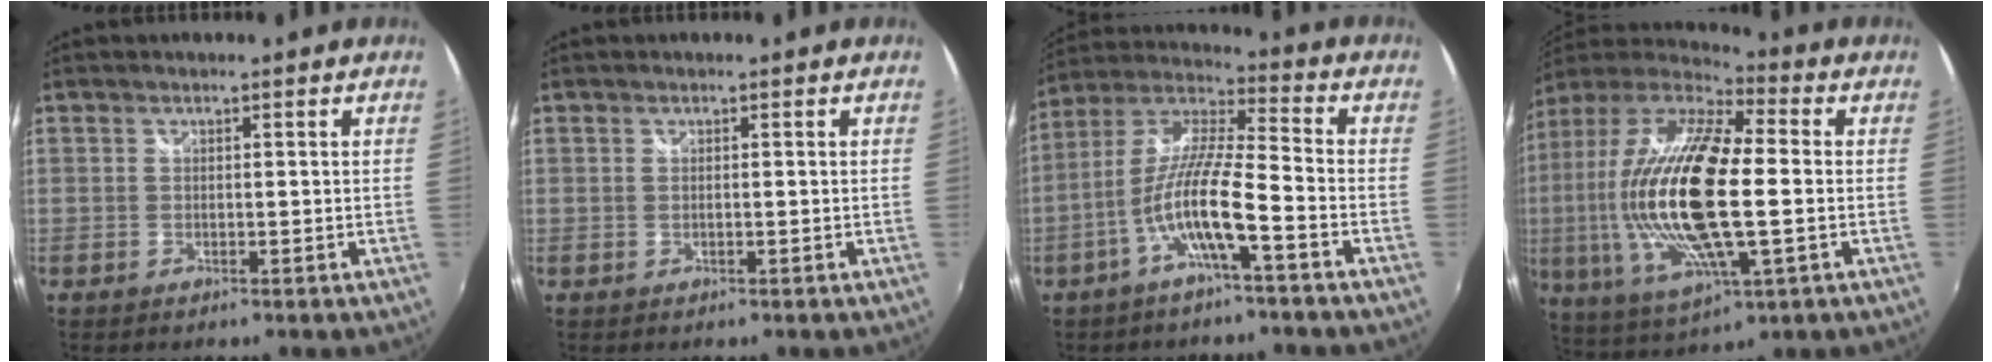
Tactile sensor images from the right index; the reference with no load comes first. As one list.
[{"total": 0.0}, {"total": 10.8, "force": [-4.9, 0.8, 9.6], "torque": [-0.198, 0.004, -0.094]}, {"total": 24.3, "force": [-0.3, 7.7, 23.0], "torque": [-0.444, -0.011, -0.015]}]